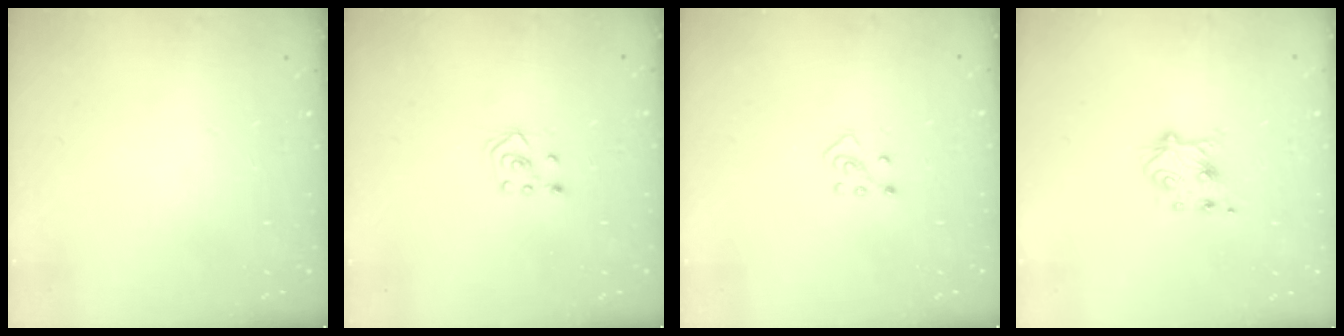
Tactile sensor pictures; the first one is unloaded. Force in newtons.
{"total": 3.6, "press": 3.6, "slide": 0.4}
{"total": 4.6, "press": 4.6, "slide": 0.3}
{"total": 5.5, "press": 5.4, "slide": 1.0}